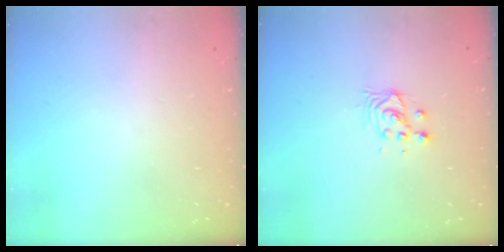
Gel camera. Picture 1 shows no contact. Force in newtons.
{"total": 3.8, "press": 3.8, "slide": 0.3}